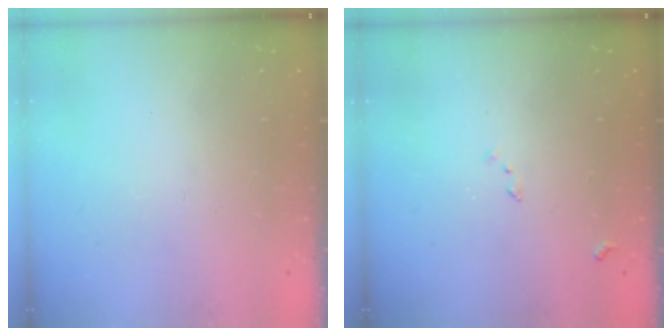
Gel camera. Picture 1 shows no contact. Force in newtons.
{"total": 8.2, "press": 8.1, "slide": 1.0}